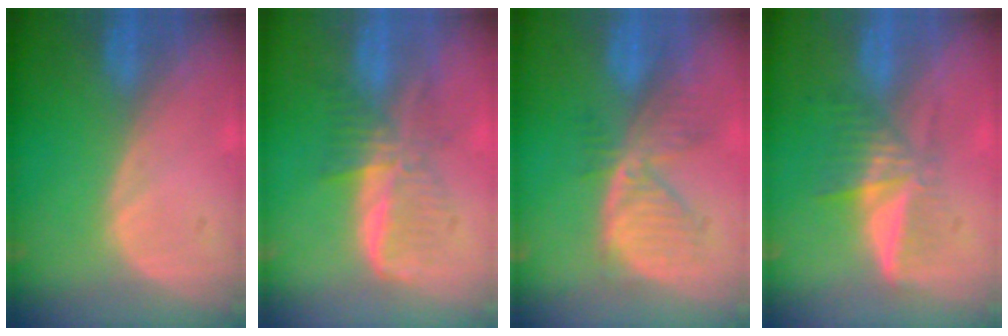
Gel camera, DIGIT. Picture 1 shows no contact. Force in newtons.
{"total": 6.1, "press": 6.1, "slide": 0.1}
{"total": 6.8, "press": 6.3, "slide": 2.6}
{"total": 6.0, "press": 5.3, "slide": 2.7}